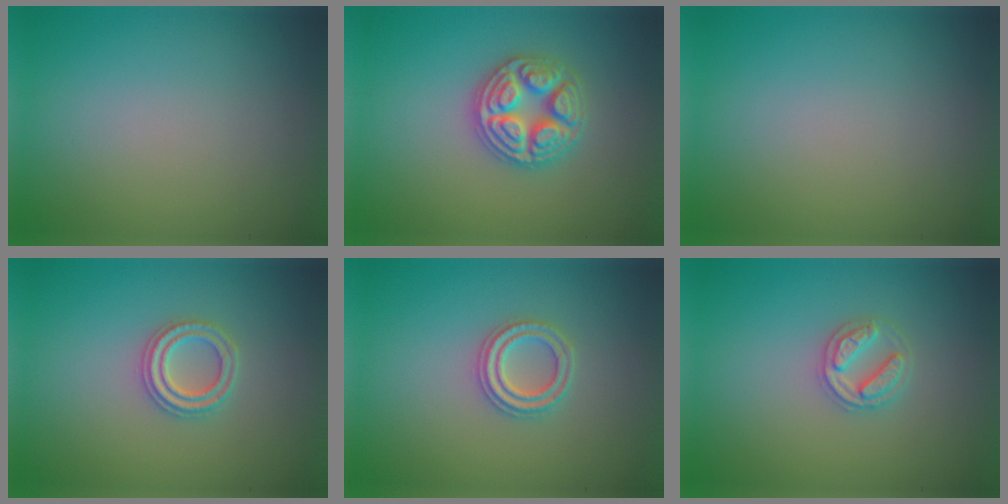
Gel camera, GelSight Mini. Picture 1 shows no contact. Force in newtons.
{"total": 4.9, "press": 4.8, "slide": 0.6}
{"total": 0.0}
{"total": 2.3, "press": 2.2, "slide": 0.4}
{"total": 2.3, "press": 2.2, "slide": 0.4}
{"total": 2.6, "press": 2.5, "slide": 0.5}